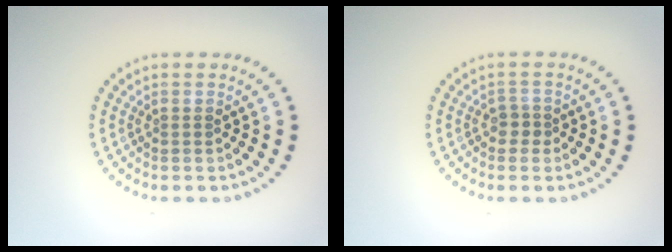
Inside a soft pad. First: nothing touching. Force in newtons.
{"total": 1.3, "press": 1.1, "slide": 0.6}